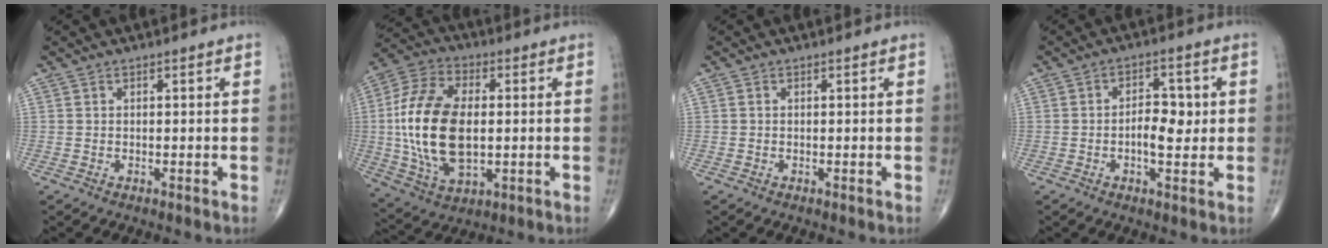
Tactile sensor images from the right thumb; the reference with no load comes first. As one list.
[{"total": 19.6, "force": [-0.2, 10.9, 16.3], "torque": [-0.333, 0.000, 0.001]}, {"total": 0.0}, {"total": 6.0, "force": [-0.2, 3.1, 5.1], "torque": [-0.063, 0.005, -0.006]}]